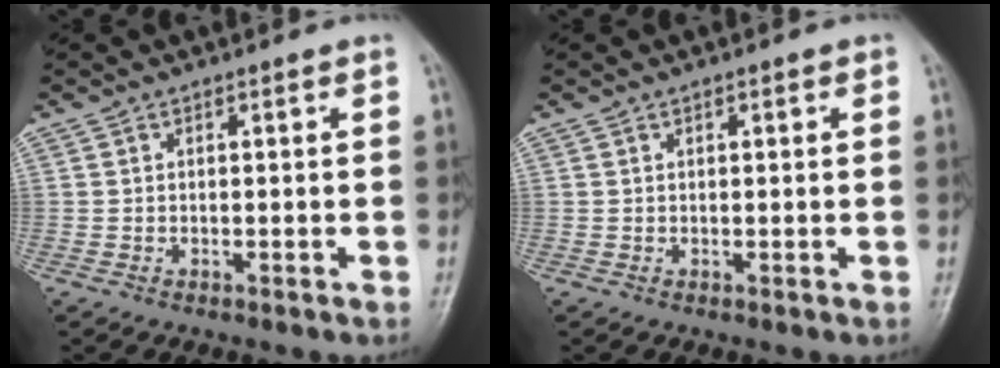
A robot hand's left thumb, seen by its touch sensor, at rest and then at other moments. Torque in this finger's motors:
{"motor_torque": [-0.06, 0.12, -0.22, -0.17, -0.02]}